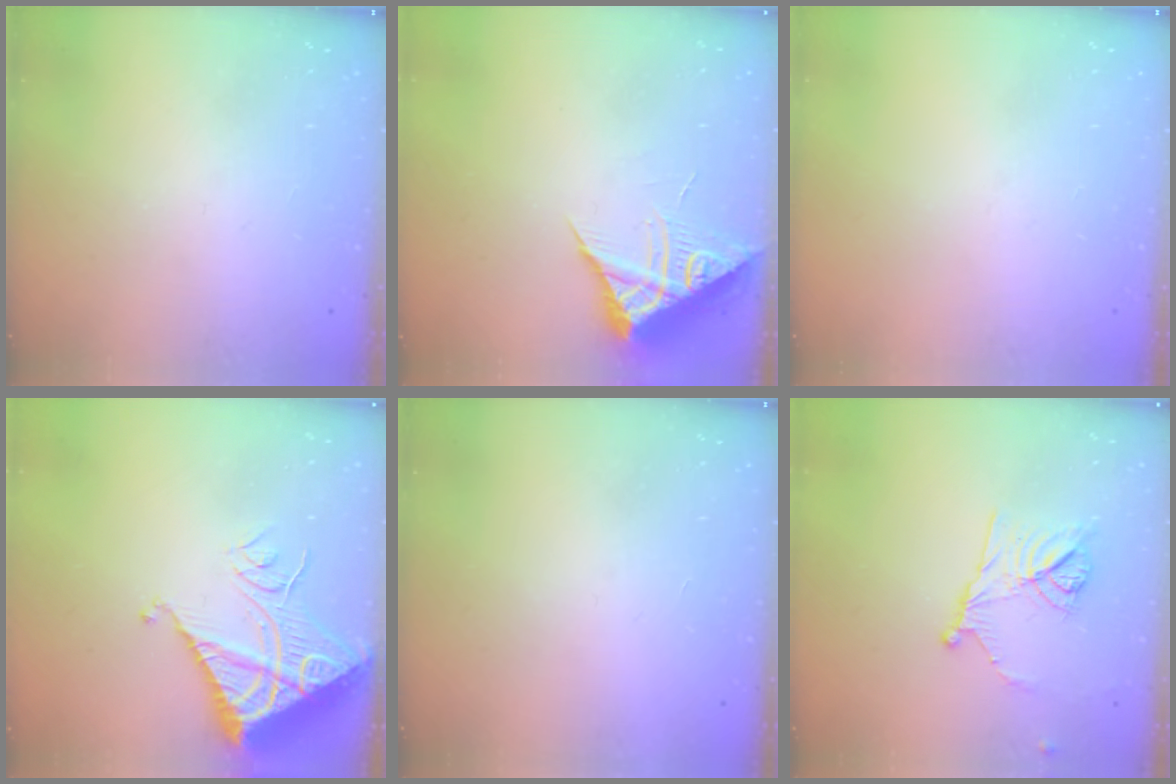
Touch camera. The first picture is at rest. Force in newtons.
{"total": 8.2, "press": 8.2, "slide": 0.7}
{"total": 0.0}
{"total": 13.8, "press": 13.7, "slide": 1.3}
{"total": 1.6, "press": 1.6, "slide": 0.1}
{"total": 11.2, "press": 10.9, "slide": 2.3}